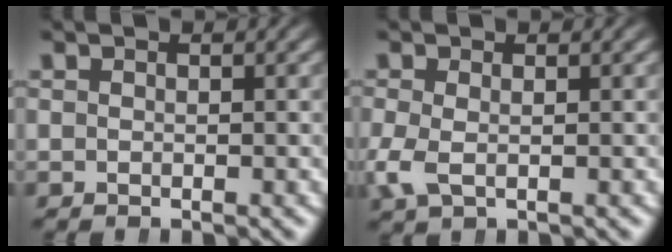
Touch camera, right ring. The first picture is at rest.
{"total": 1.1, "force": [-0.1, 0.6, 0.9], "torque": [-0.034, -0.009, 0.005]}